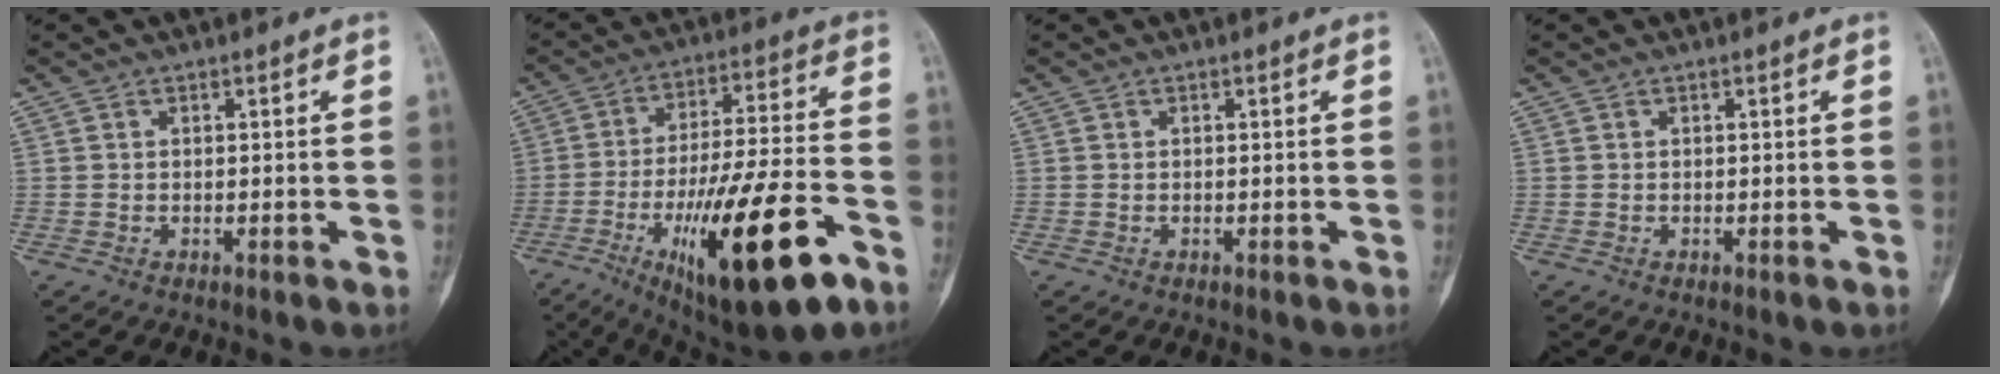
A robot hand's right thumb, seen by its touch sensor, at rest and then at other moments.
{"total": 25.3, "force": [-11.2, 6.5, 21.7], "torque": [-0.361, 0.032, -0.168]}
{"total": 0.0}
{"total": 0.0}